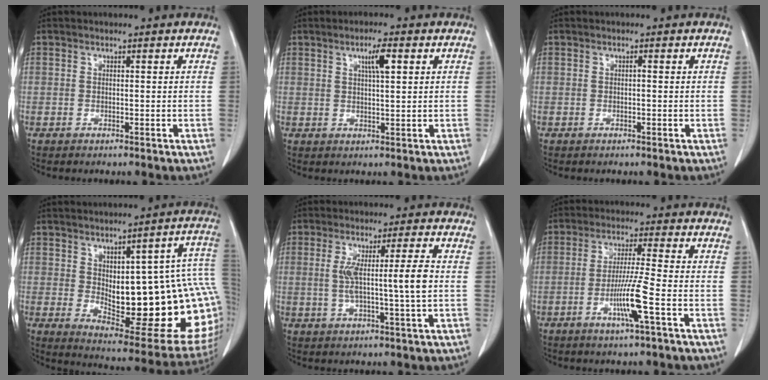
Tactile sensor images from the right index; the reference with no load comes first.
{"total": 3.9, "force": [1.6, 0.5, 3.5], "torque": [-0.062, 0.000, 0.027]}
{"total": 0.0}
{"total": 25.8, "force": [0.0, 6.8, 24.8], "torque": [-0.254, 0.013, 0.025]}
{"total": 7.6, "force": [0.2, -0.5, 7.6], "torque": [-0.134, 0.004, 0.009]}
{"total": 7.4, "force": [-2.6, -0.9, 6.8], "torque": [-0.130, -0.009, -0.050]}